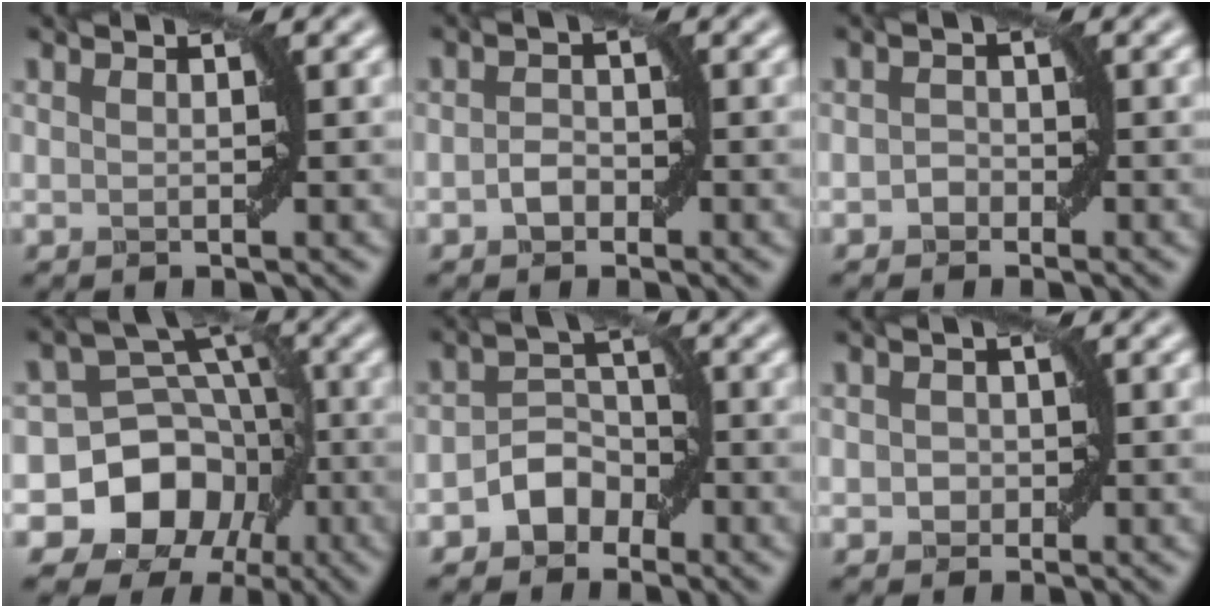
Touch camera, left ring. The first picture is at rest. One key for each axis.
{"total": 1.5, "fx": -0.7, "fy": 1.1, "fz": 0.8, "tx": -0.016, "ty": 0.005, "tz": -0.016}
{"total": 1.1, "fx": -0.6, "fy": 0.8, "fz": 0.3, "tx": -0.003, "ty": 0.003, "tz": -0.012}
{"total": 10.5, "fx": -3.9, "fy": 8.9, "fz": 3.9, "tx": -0.053, "ty": 0.010, "tz": -0.100}
{"total": 3.2, "fx": -1.9, "fy": 2.2, "fz": 1.2, "tx": -0.008, "ty": 0.014, "tz": -0.036}
{"total": 1.2, "fx": -0.2, "fy": 1.1, "fz": 0.4, "tx": -0.005, "ty": 0.000, "tz": -0.006}